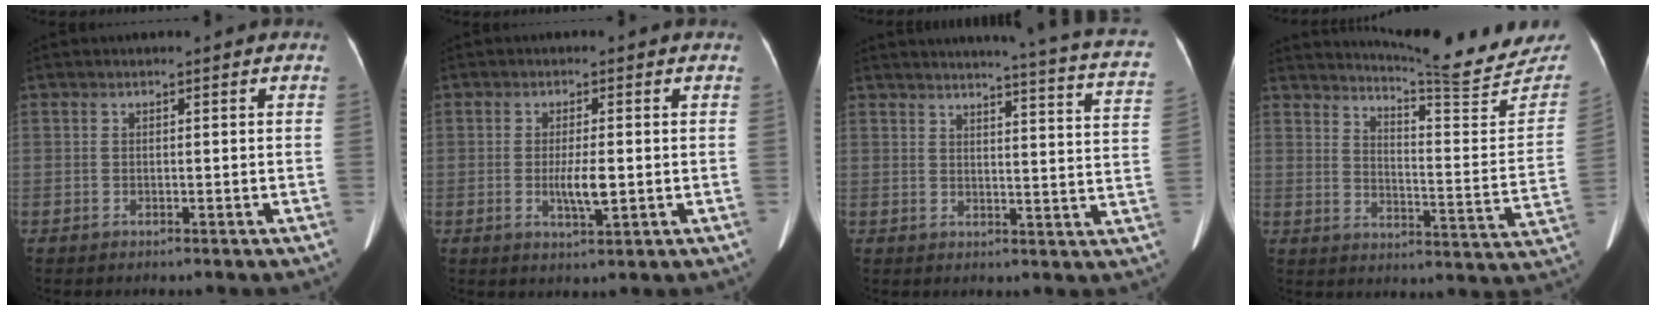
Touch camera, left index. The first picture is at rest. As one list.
[{"total": 3.8, "force": [-0.4, 0.6, 3.7], "torque": [-0.071, -0.005, -0.004]}, {"total": 18.6, "force": [16.2, -0.1, 9.1], "torque": [-0.119, -0.059, 0.170]}, {"total": 18.0, "force": [17.6, 0.1, 4.0], "torque": [-0.061, -0.106, 0.215]}]